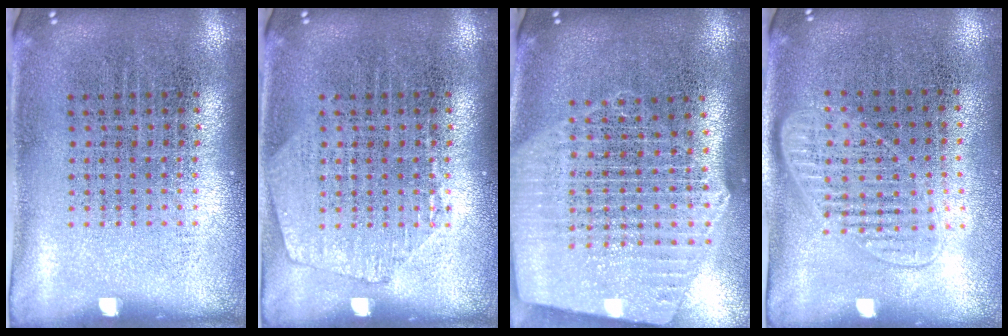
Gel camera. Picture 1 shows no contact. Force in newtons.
{"total": 1.2, "press": 1.2, "slide": 0.2}
{"total": 2.8, "press": 2.3, "slide": 1.5}
{"total": 1.4, "press": 1.2, "slide": 0.6}